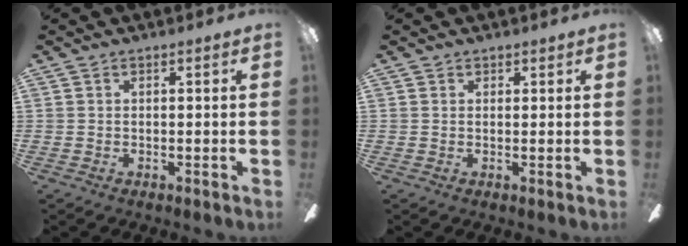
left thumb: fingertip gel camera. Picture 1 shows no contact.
{"total": 1.0, "force": [0.8, 0.6, 0.1], "torque": [0.006, -0.002, 0.013]}